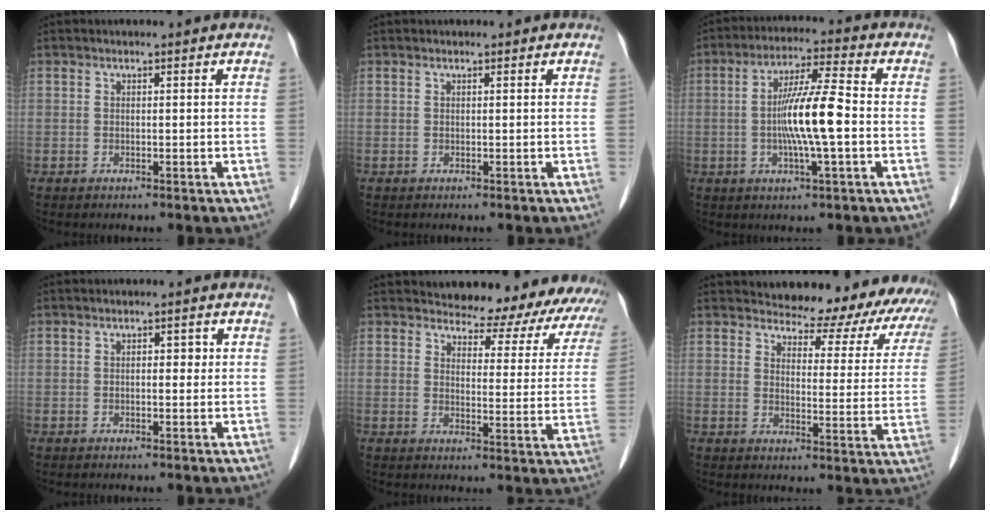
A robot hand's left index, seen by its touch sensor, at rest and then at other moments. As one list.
[{"total": 0.0}, {"total": 10.1, "force": [-1.1, 0.6, 10.0], "torque": [-0.190, 0.001, -0.028]}, {"total": 2.0, "force": [0.2, 1.0, 1.7], "torque": [-0.025, 0.009, 0.003]}, {"total": 16.9, "force": [16.2, 4.0, 3.0], "torque": [-0.005, -0.051, 0.164]}, {"total": 18.9, "force": [17.9, 4.8, 3.8], "torque": [-0.015, -0.064, 0.183]}]